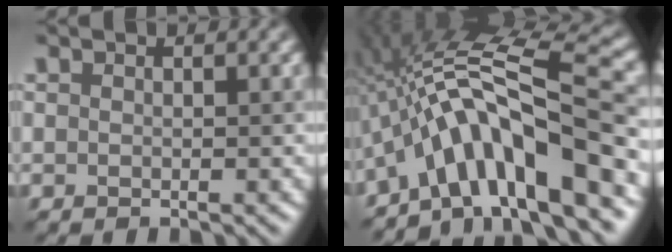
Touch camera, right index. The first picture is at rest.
{"total": 12.5, "force": [-4.1, 2.8, 11.5], "torque": [-0.182, 0.029, -0.066]}